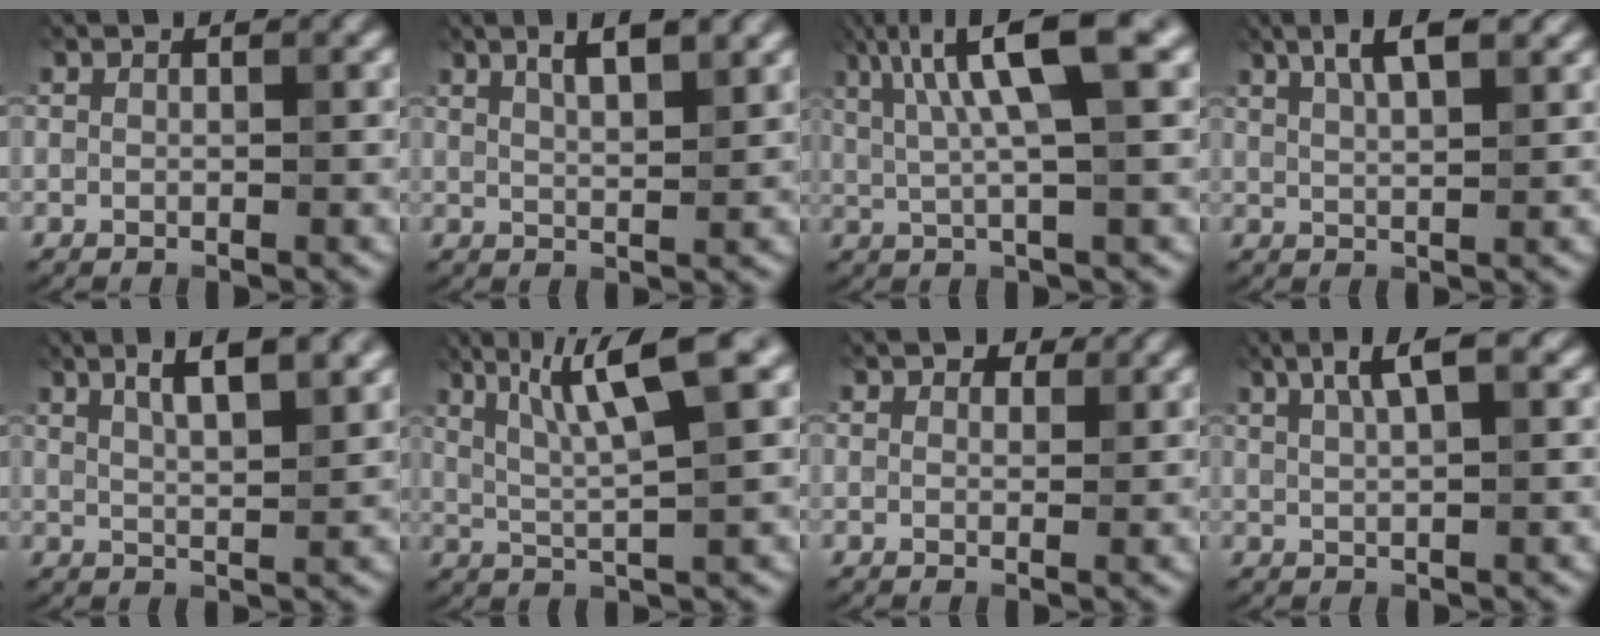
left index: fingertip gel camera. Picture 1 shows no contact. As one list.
[{"total": 5.3, "force": [2.9, 1.8, 4.0], "torque": [-0.044, 0.025, 0.030]}, {"total": 8.7, "force": [2.9, 1.7, 8.0], "torque": [-0.140, 0.015, 0.054]}, {"total": 6.1, "force": [3.4, 2.1, 4.6], "torque": [-0.064, 0.029, 0.036]}, {"total": 6.6, "force": [3.6, 2.0, 5.2], "torque": [-0.064, 0.028, 0.041]}, {"total": 7.8, "force": [3.1, 1.2, 7.1], "torque": [-0.123, 0.017, 0.060]}, {"total": 2.3, "force": [1.7, 1.2, 1.0], "torque": [-0.013, -0.003, 0.026]}, {"total": 4.1, "force": [2.0, 1.0, 3.5], "torque": [-0.062, 0.010, 0.034]}]